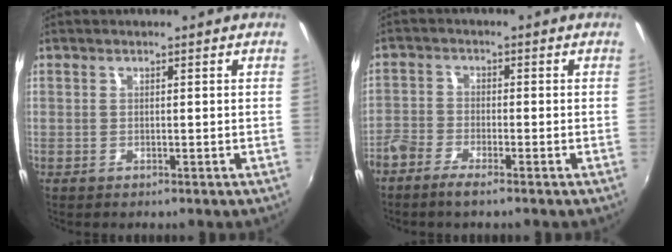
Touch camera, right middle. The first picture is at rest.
{"total": 4.0, "force": [-3.1, 1.1, 2.2], "torque": [-0.064, -0.003, -0.071]}